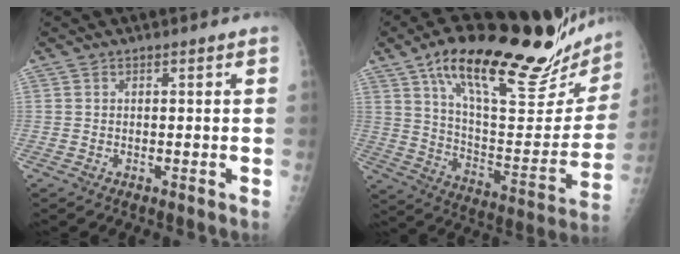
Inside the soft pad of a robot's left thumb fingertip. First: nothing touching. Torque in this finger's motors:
{"motor_torque": [0.31, 0.28, 1.43, -1.34, 0.11]}